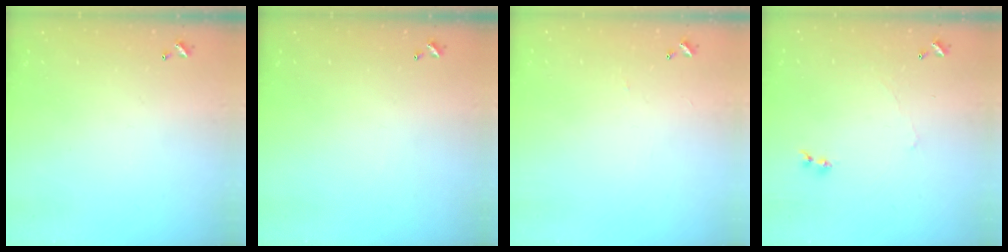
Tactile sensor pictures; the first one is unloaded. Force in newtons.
{"total": 0.0}
{"total": 0.5, "press": 0.3, "slide": 0.4}
{"total": 0.7, "press": 0.1, "slide": 0.7}